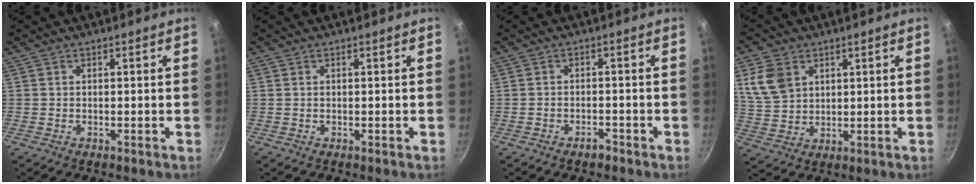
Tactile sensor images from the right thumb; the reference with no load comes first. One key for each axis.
{"total": 0.0}
{"total": 2.1, "fx": -1.6, "fy": 0.9, "fz": 0.8, "tx": -0.006, "ty": 0.021, "tz": -0.020}
{"total": 8.6, "fx": 3.4, "fy": 6.3, "fz": 4.7, "tx": -0.075, "ty": -0.008, "tz": 0.077}